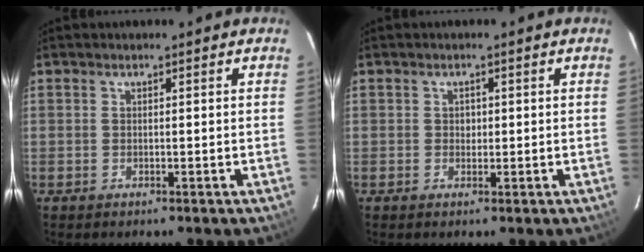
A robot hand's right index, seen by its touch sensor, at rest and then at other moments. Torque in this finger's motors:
{"motor_torque": [0.14, 0.06, 0.07, 0.02]}